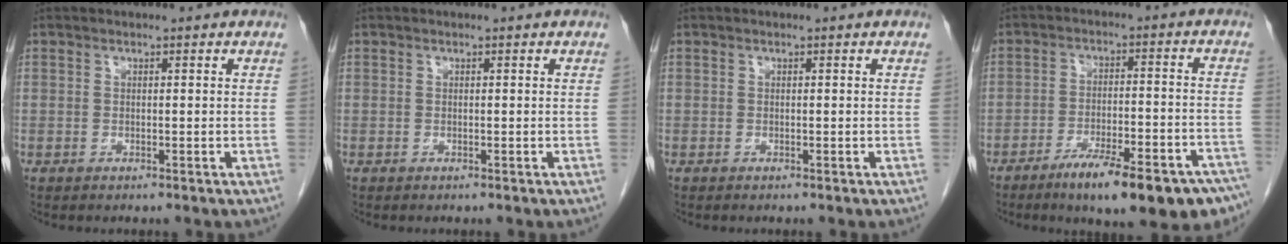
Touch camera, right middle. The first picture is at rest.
{"total": 0.0}
{"total": 0.0}
{"total": 17.4, "force": [-12.6, 3.6, 11.4], "torque": [-0.102, 0.020, -0.182]}